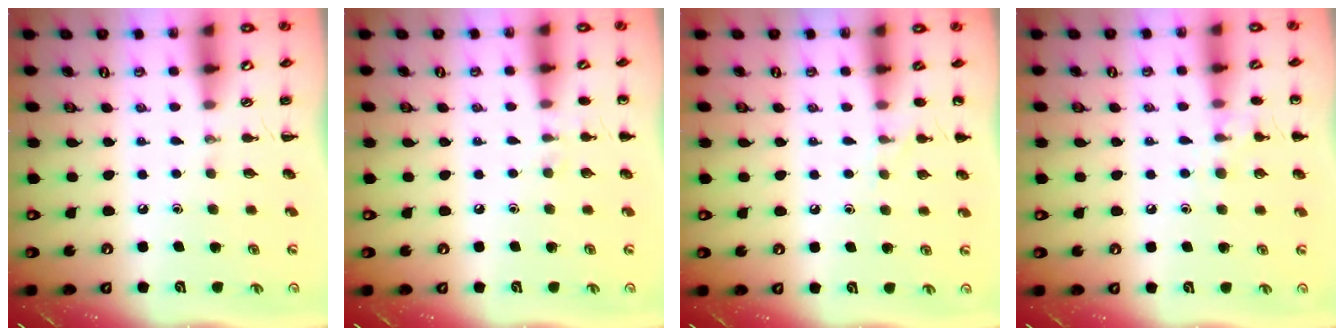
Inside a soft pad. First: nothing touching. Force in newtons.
{"total": 4.5, "press": 4.3, "slide": 1.5}
{"total": 5.5, "press": 5.2, "slide": 1.9}
{"total": 8.3, "press": 8.0, "slide": 2.1}